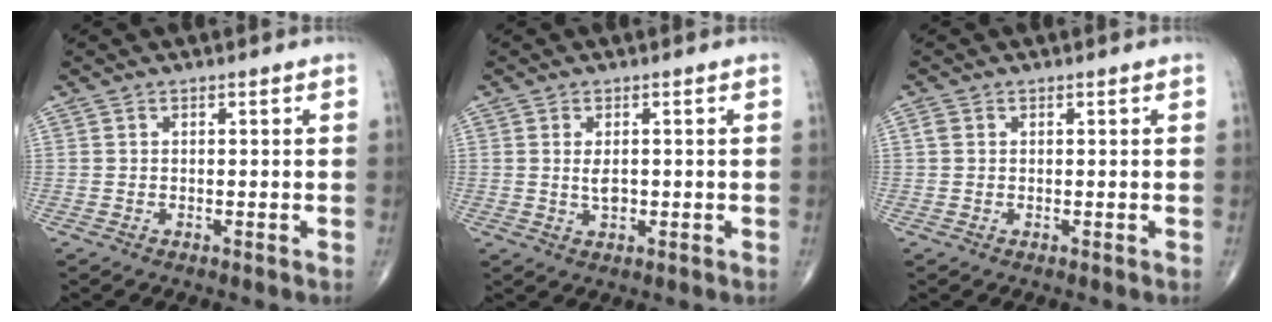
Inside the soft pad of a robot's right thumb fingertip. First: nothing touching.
{"total": 2.5, "force": [0.1, 1.4, 2.0], "torque": [-0.032, -0.003, 0.003]}
{"total": 1.0, "force": [0.2, 0.9, 0.5], "torque": [-0.011, 0.005, 0.005]}